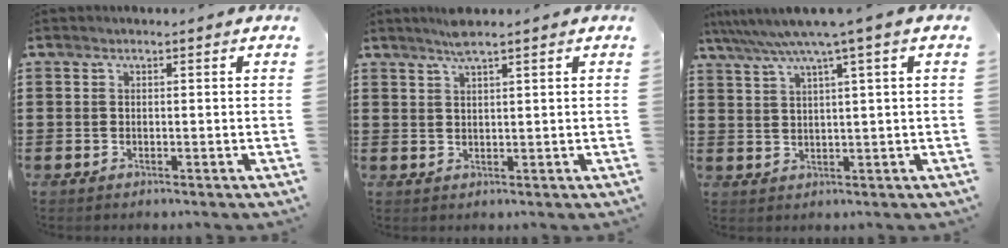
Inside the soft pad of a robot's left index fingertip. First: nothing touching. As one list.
[{"total": 2.8, "force": [2.2, 0.1, 1.7], "torque": [-0.038, 0.002, 0.041]}, {"total": 5.1, "force": [3.1, -0.7, 4.0], "torque": [-0.088, -0.015, 0.047]}]